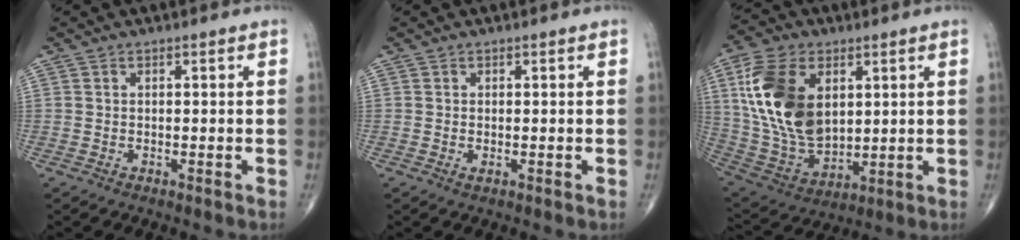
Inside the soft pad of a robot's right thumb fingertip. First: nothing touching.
{"total": 0.6, "force": [-0.1, 0.3, 0.5], "torque": [-0.009, -0.003, -0.002]}
{"total": 20.2, "force": [5.1, 12.5, 15.0], "torque": [-0.285, -0.021, 0.107]}